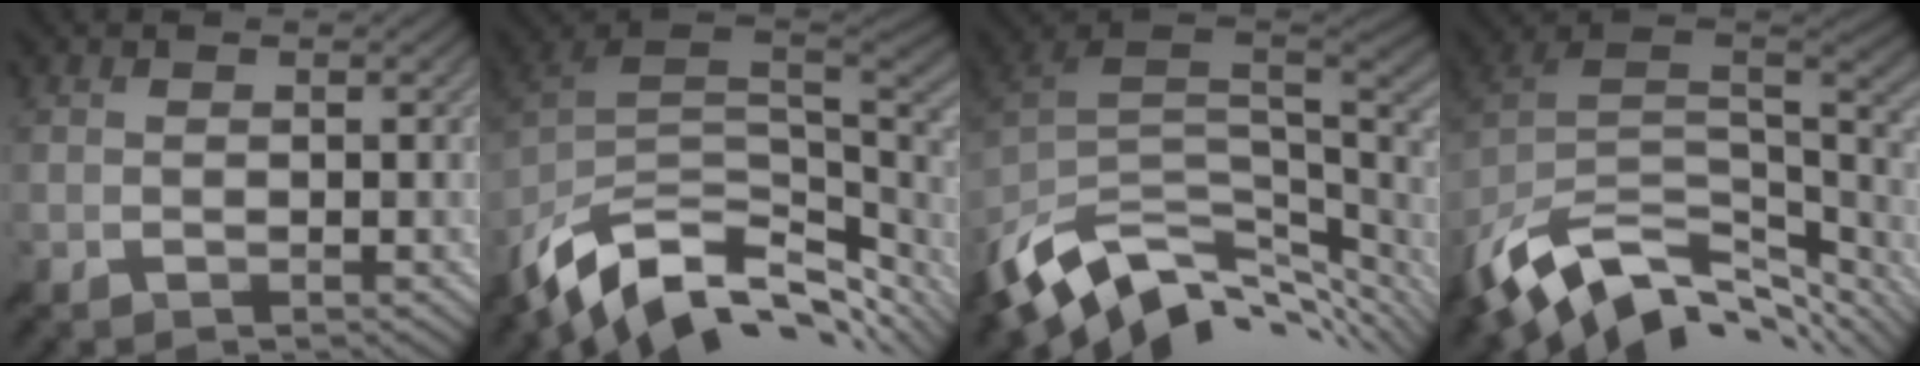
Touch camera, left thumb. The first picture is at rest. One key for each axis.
{"total": 13.5, "fx": -7.3, "fy": 7.0, "fz": 9.0, "tx": -0.219, "ty": -0.022, "tz": -0.126}
{"total": 13.1, "fx": -6.4, "fy": 6.6, "fz": 9.3, "tx": -0.214, "ty": -0.015, "tz": -0.109}
{"total": 14.3, "fx": -7.6, "fy": 7.3, "fz": 9.7, "tx": -0.230, "ty": -0.013, "tz": -0.121}